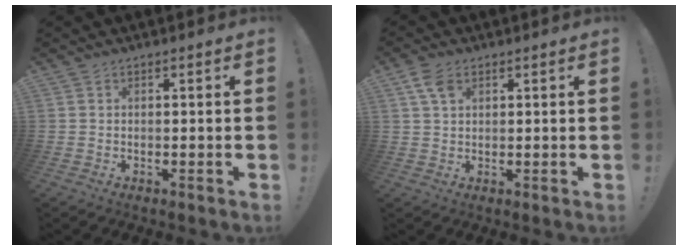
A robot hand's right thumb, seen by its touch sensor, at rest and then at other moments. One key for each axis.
{"total": 5.3, "fx": 2.5, "fy": 3.3, "fz": 3.3, "tx": -0.060, "ty": -0.002, "tz": 0.050}